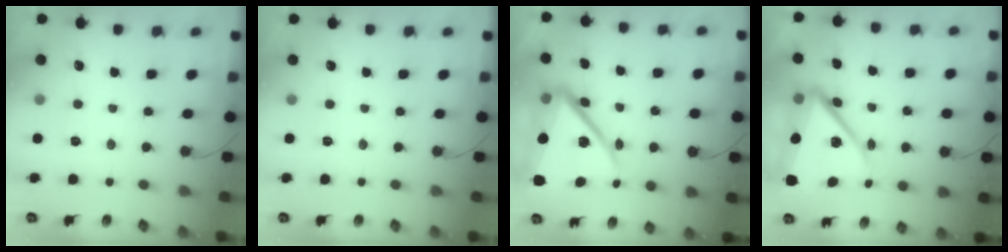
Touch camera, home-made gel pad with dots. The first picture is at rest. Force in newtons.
{"total": 0.0}
{"total": 19.2, "press": 19.1, "slide": 1.6}
{"total": 15.1, "press": 15.0, "slide": 1.4}